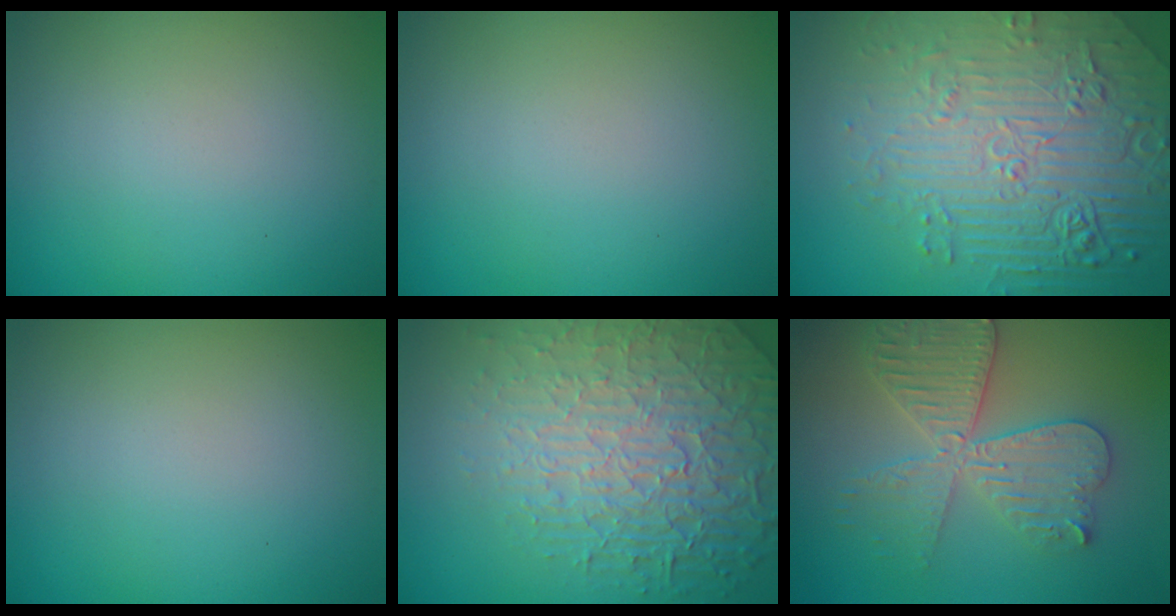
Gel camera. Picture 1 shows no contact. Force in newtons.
{"total": 0.0}
{"total": 8.8, "press": 6.1, "slide": 6.4}
{"total": 0.0}
{"total": 8.0, "press": 5.9, "slide": 5.3}
{"total": 5.7, "press": 5.6, "slide": 0.7}